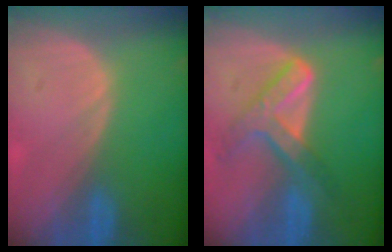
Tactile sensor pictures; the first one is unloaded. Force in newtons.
{"total": 7.2, "press": 6.2, "slide": 3.7}